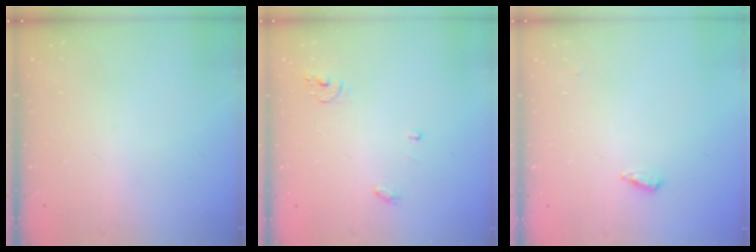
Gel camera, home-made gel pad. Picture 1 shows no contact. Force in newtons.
{"total": 4.2, "press": 4.1, "slide": 0.3}
{"total": 2.2, "press": 2.2, "slide": 0.5}